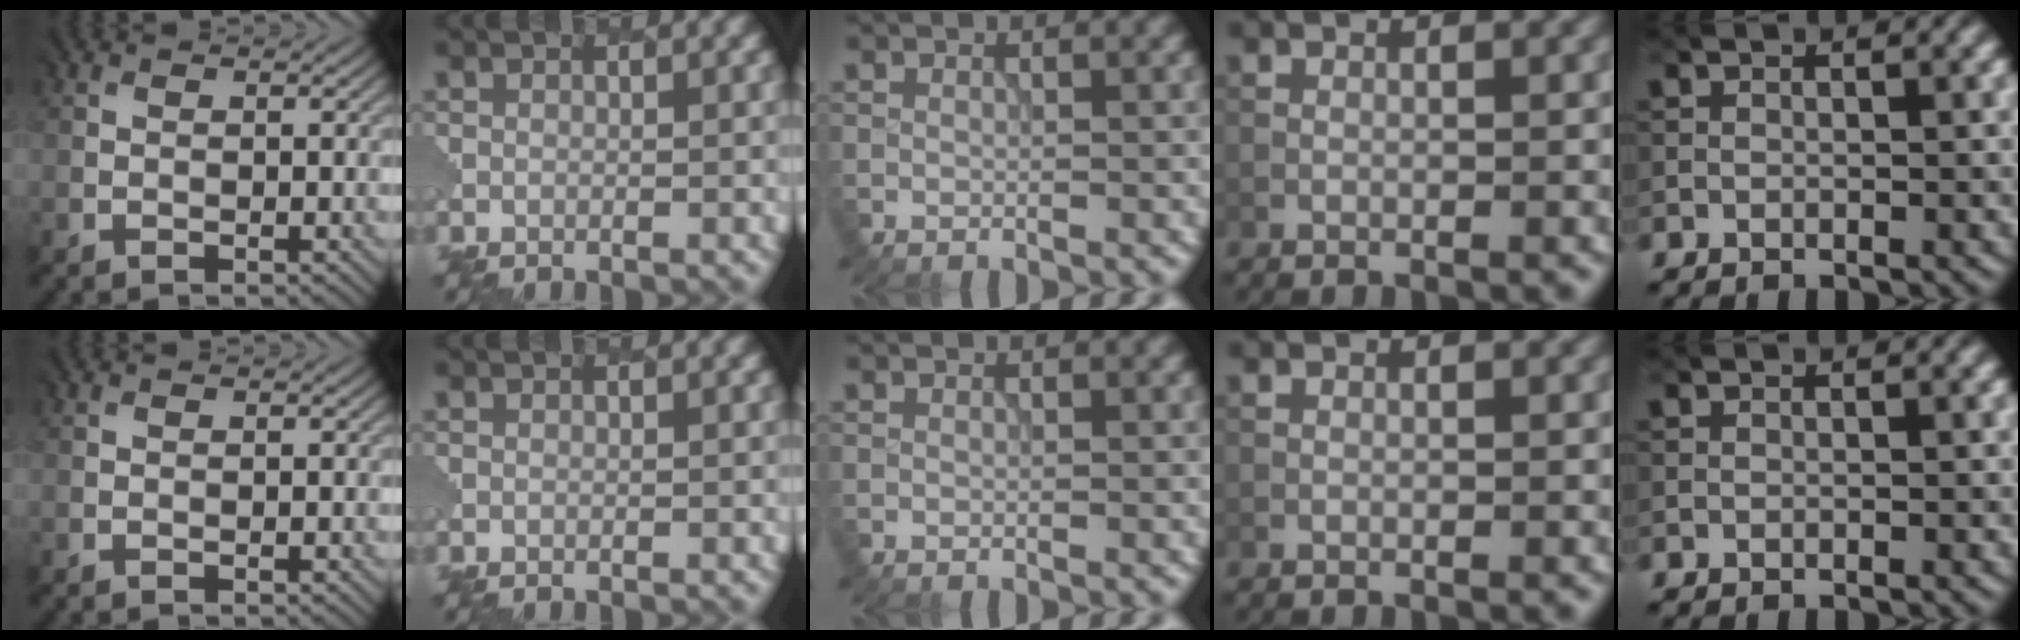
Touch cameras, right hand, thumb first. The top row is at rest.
{}